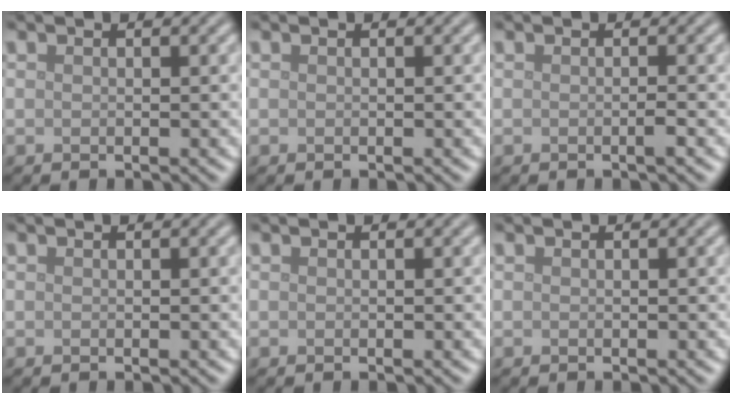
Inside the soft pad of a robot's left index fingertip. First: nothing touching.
{"total": 0.0}
{"total": 0.7, "force": [-0.2, 0.0, 0.7], "torque": [-0.013, -0.001, -0.006]}
{"total": 0.0}
{"total": 0.0}
{"total": 0.0}